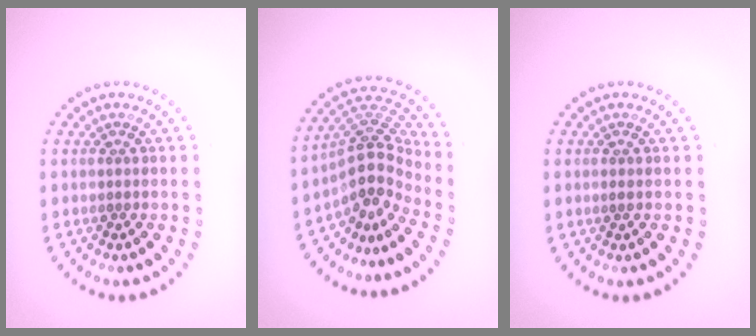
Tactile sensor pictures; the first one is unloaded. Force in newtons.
{"total": 4.6, "press": 3.3, "slide": 3.3}
{"total": 0.7, "press": 0.7, "slide": 0.1}